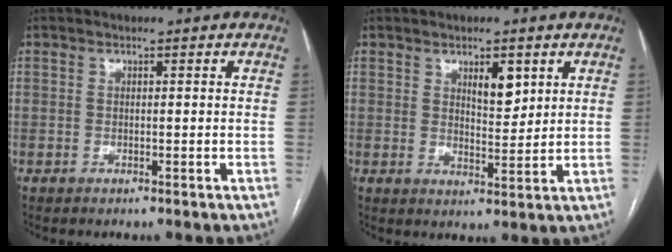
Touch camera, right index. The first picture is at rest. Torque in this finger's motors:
{"motor_torque": [0.51, 0.47, 0.07, 0.07]}